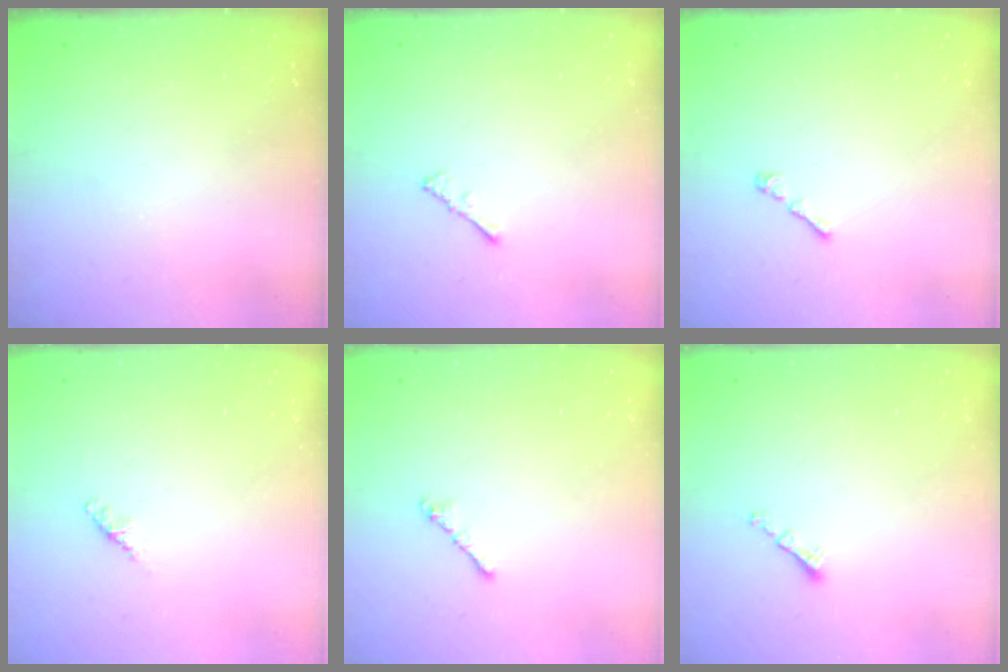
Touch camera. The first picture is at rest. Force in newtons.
{"total": 1.5, "press": 1.4, "slide": 0.4}
{"total": 1.1, "press": 0.9, "slide": 0.5}
{"total": 1.8, "press": 1.7, "slide": 0.6}
{"total": 1.8, "press": 1.7, "slide": 0.6}
{"total": 1.3, "press": 1.2, "slide": 0.6}